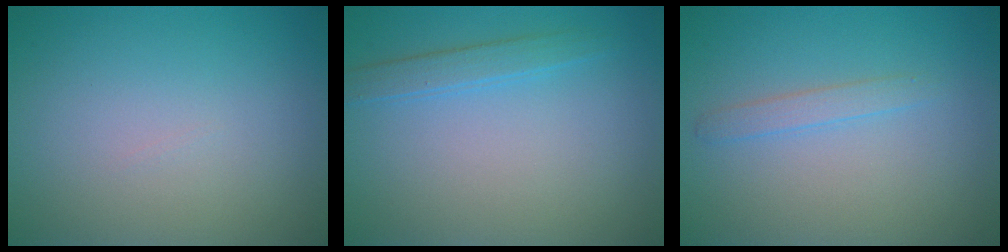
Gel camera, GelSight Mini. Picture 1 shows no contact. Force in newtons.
{"total": 1.7, "press": 1.7, "slide": 0.1}
{"total": 1.3, "press": 1.3, "slide": 0.1}